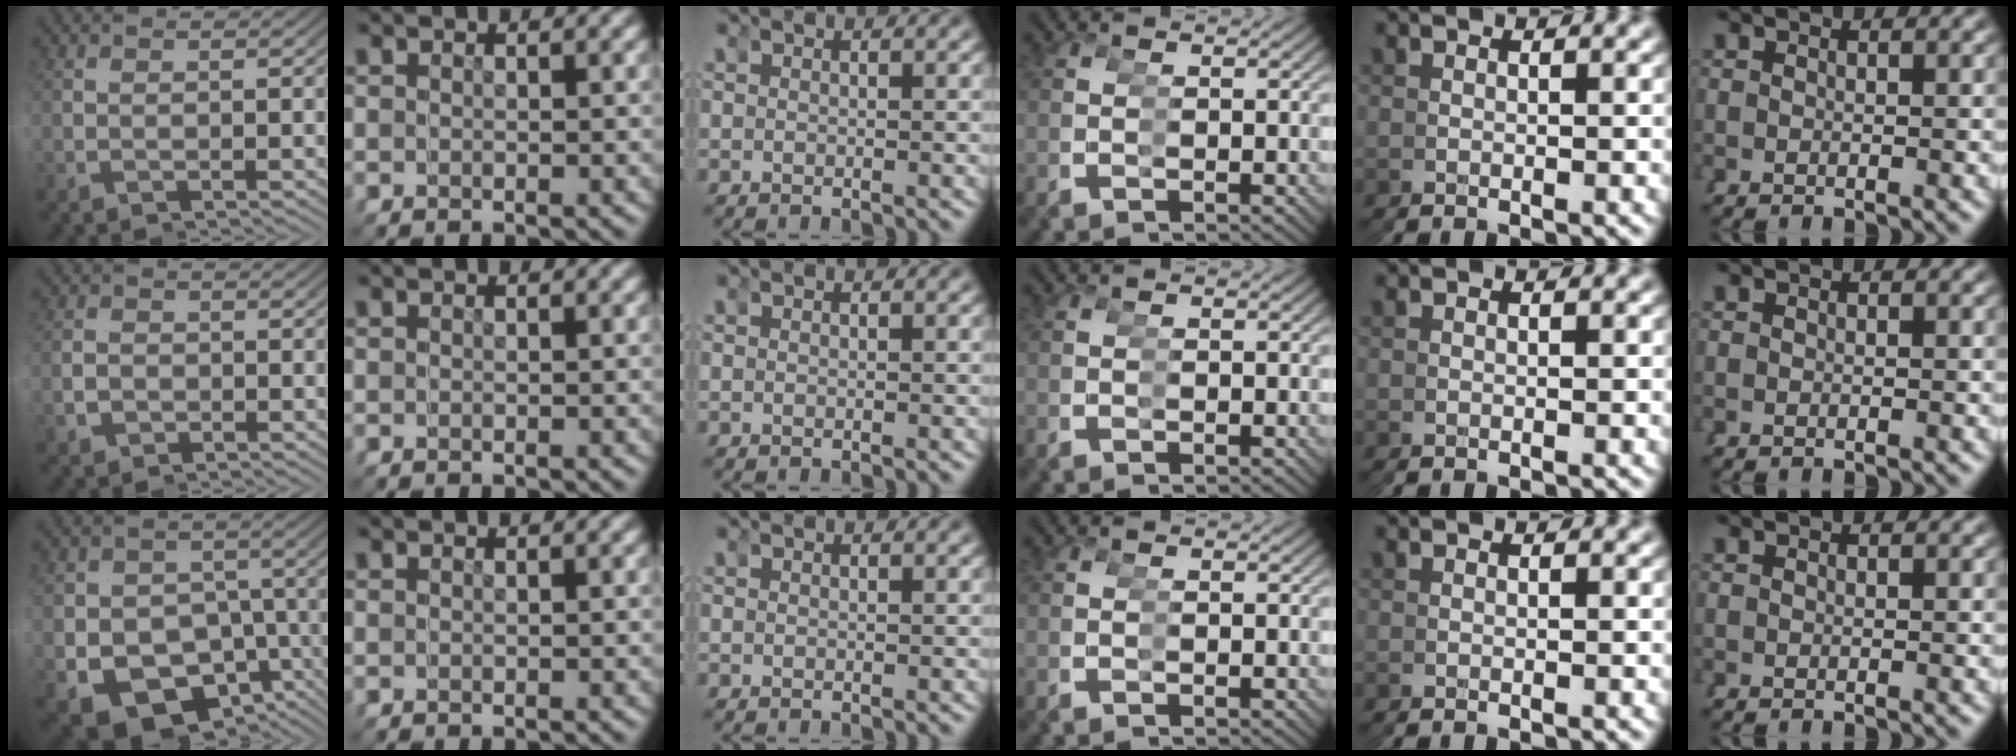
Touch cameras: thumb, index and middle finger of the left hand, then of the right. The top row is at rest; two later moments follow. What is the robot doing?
{"motion": "grasp_and_lifting", "object": "bandage"}